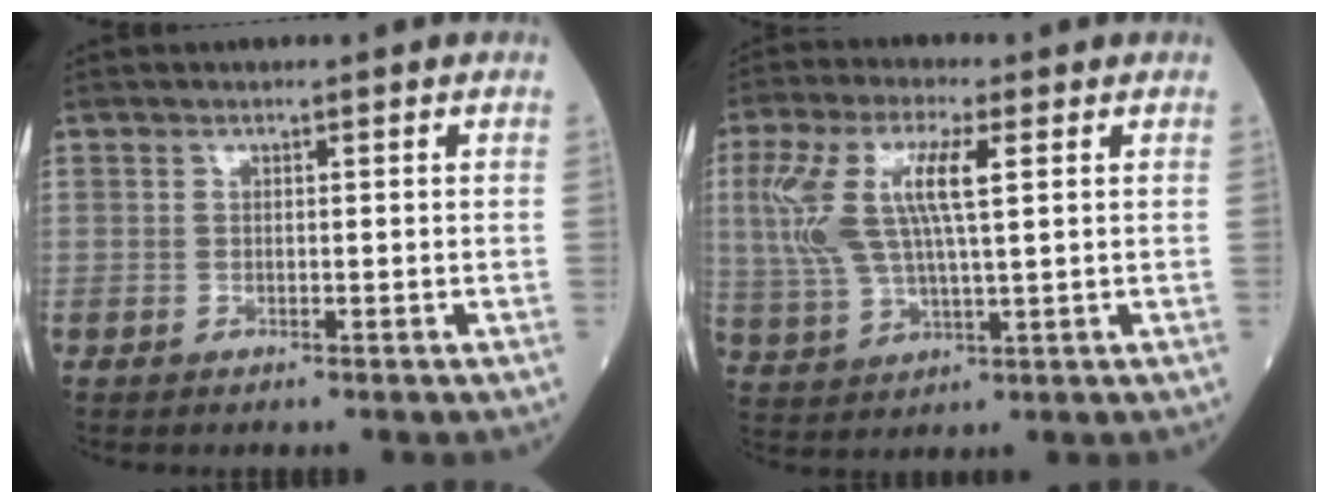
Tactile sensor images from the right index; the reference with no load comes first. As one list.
[{"total": 11.4, "force": [2.7, 2.9, 10.7], "torque": [-0.248, 0.016, 0.055]}]